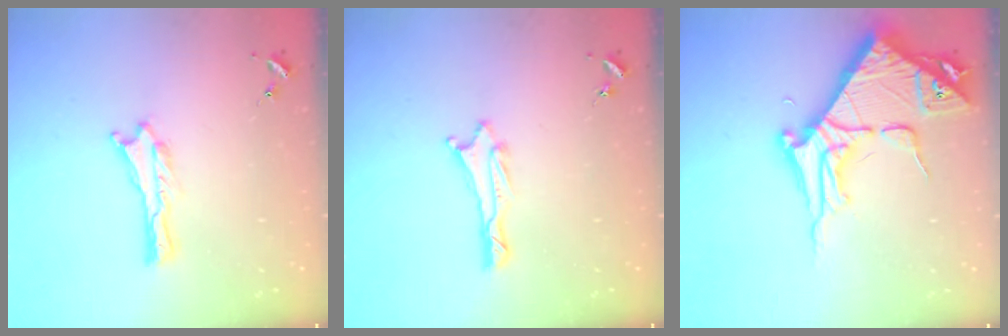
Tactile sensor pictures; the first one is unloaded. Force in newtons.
{"total": 1.0, "press": 1.0, "slide": 0.2}
{"total": 9.2, "press": 9.2, "slide": 1.1}